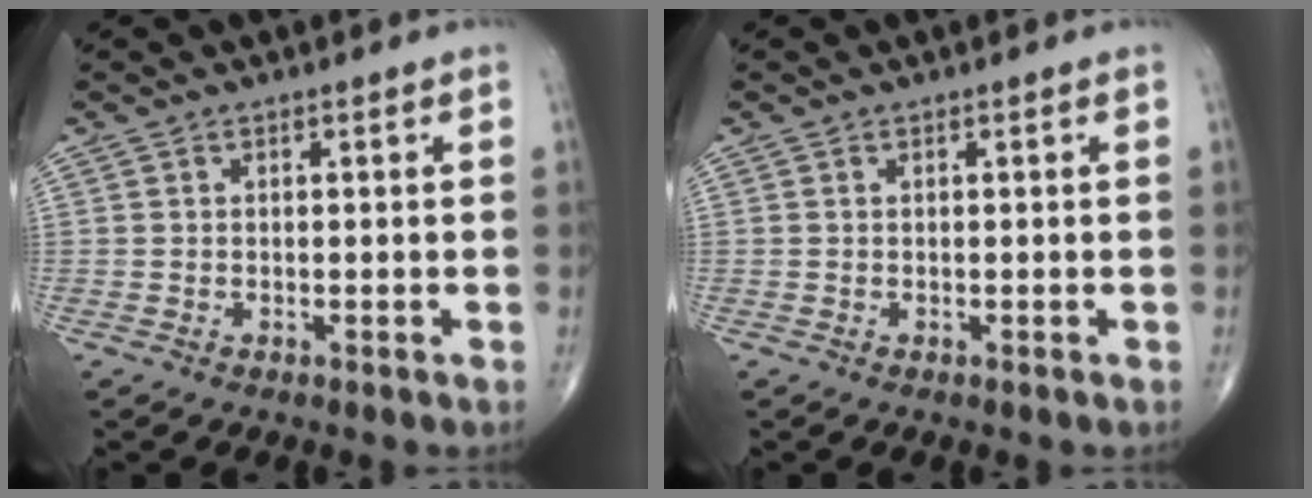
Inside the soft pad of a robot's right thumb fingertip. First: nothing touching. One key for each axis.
{"total": 0.0}